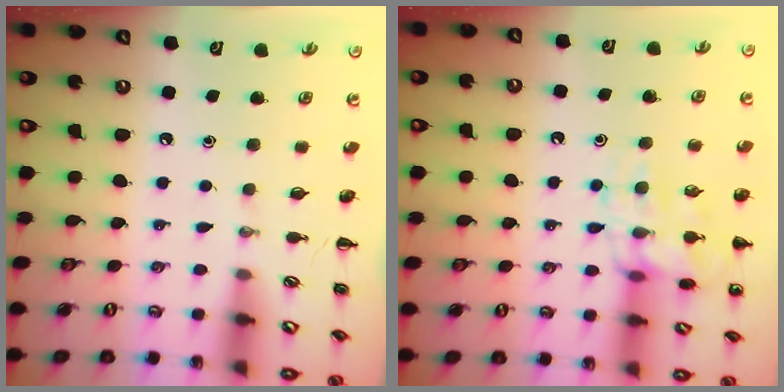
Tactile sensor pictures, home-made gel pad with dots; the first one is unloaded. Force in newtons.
{"total": 14.6, "press": 14.5, "slide": 2.1}